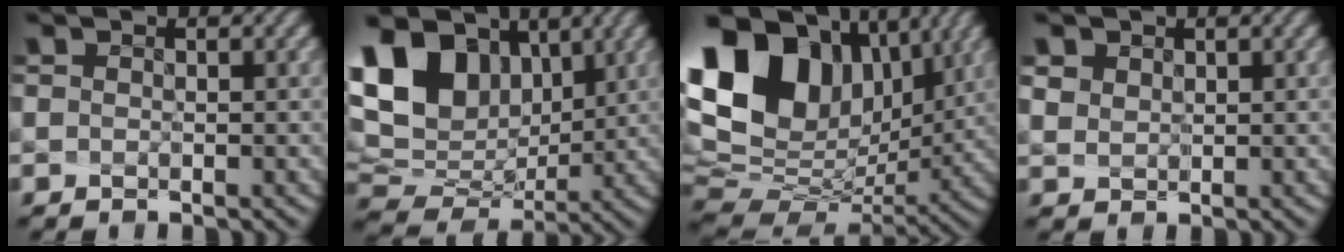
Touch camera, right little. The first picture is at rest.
{"total": 13.0, "force": [4.4, 8.7, 8.6], "torque": [-0.181, 0.010, 0.108]}
{"total": 15.3, "force": [5.9, 10.2, 9.8], "torque": [-0.225, 0.015, 0.137]}
{"total": 4.0, "force": [2.8, 2.5, 1.4], "torque": [-0.071, -0.009, 0.069]}